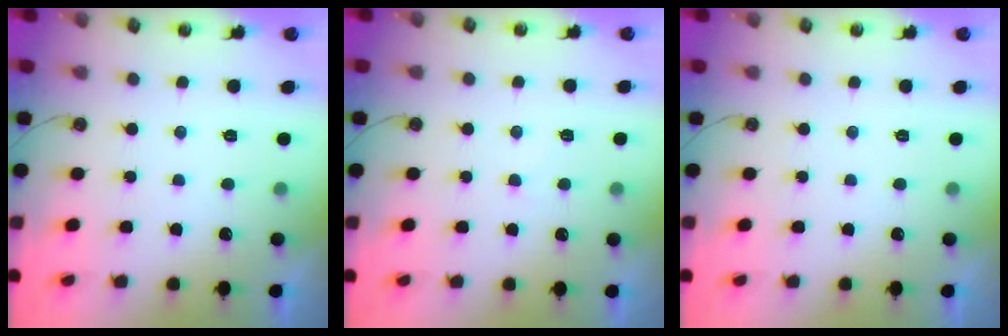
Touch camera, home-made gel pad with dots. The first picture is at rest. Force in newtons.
{"total": 4.1, "press": 4.0, "slide": 0.6}
{"total": 0.0}